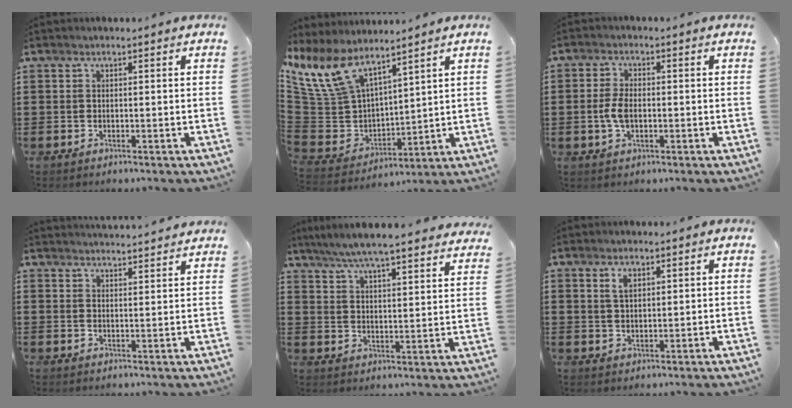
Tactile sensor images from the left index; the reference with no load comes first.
{"total": 10.6, "force": [8.1, 4.5, 5.1], "torque": [-0.151, -0.053, 0.152]}
{"total": 3.9, "force": [-0.4, 2.1, 3.3], "torque": [-0.084, -0.003, -0.014]}
{"total": 2.8, "force": [2.7, -0.3, -0.4], "torque": [-0.002, -0.014, 0.051]}
{"total": 6.0, "force": [5.6, -0.4, 2.0], "torque": [-0.062, -0.034, 0.096]}
{"total": 2.4, "force": [1.4, 1.1, 1.6], "torque": [-0.028, 0.000, 0.023]}